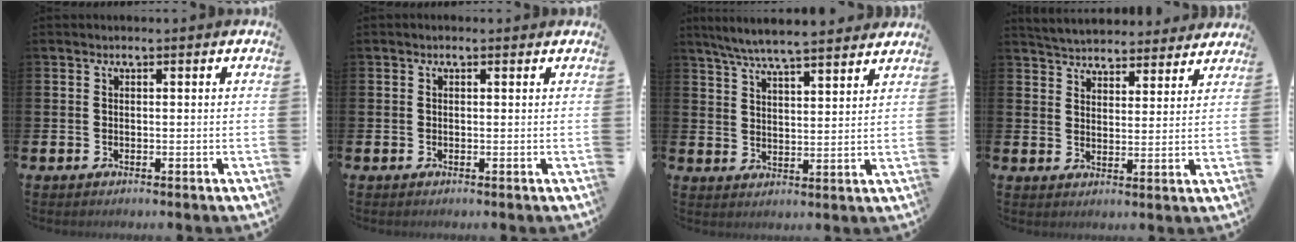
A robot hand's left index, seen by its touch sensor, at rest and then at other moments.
{"total": 0.0}
{"total": 6.7, "force": [6.4, 0.3, 2.0], "torque": [-0.061, -0.034, 0.114]}
{"total": 5.3, "force": [5.2, 1.1, -0.1], "torque": [-0.015, -0.037, 0.091]}